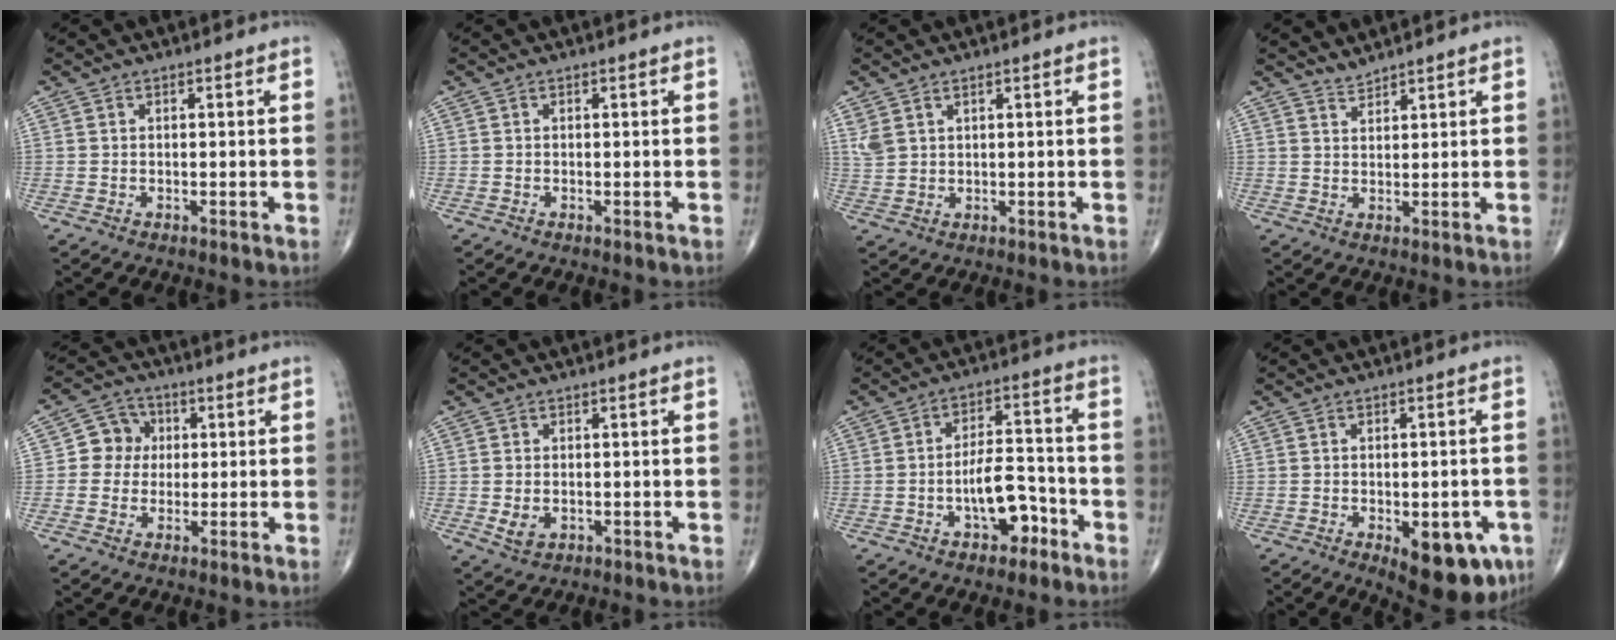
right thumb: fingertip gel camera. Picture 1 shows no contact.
{"total": 0.0}
{"total": 2.7, "force": [1.6, 1.6, 1.5], "torque": [-0.031, -0.003, 0.043]}
{"total": 2.0, "force": [2.0, -0.1, -0.1], "torque": [0.005, -0.012, 0.039]}
{"total": 6.2, "force": [0.4, 5.8, 2.2], "torque": [-0.002, 0.010, -0.004]}
{"total": 3.0, "force": [-0.5, 2.1, 2.2], "torque": [-0.040, -0.004, -0.002]}
{"total": 8.7, "force": [-3.8, 4.4, 6.5], "torque": [-0.084, 0.041, -0.061]}
{"total": 12.8, "force": [-5.2, 5.9, 10.1], "torque": [-0.107, 0.005, -0.057]}